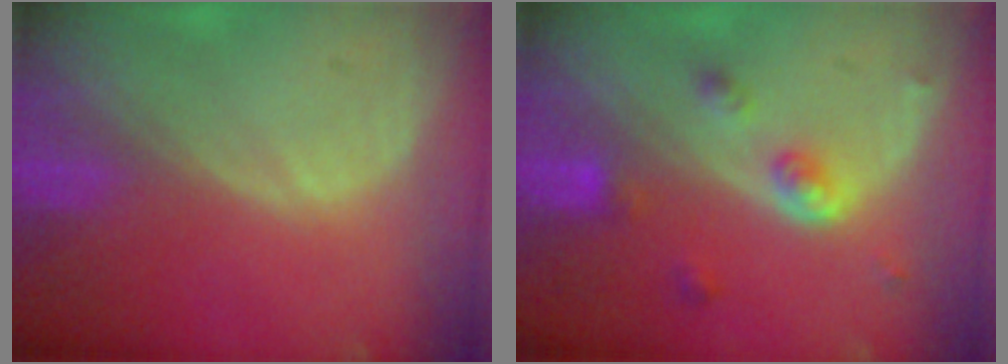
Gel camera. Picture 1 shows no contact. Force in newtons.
{"total": 4.3, "press": 3.9, "slide": 1.7}